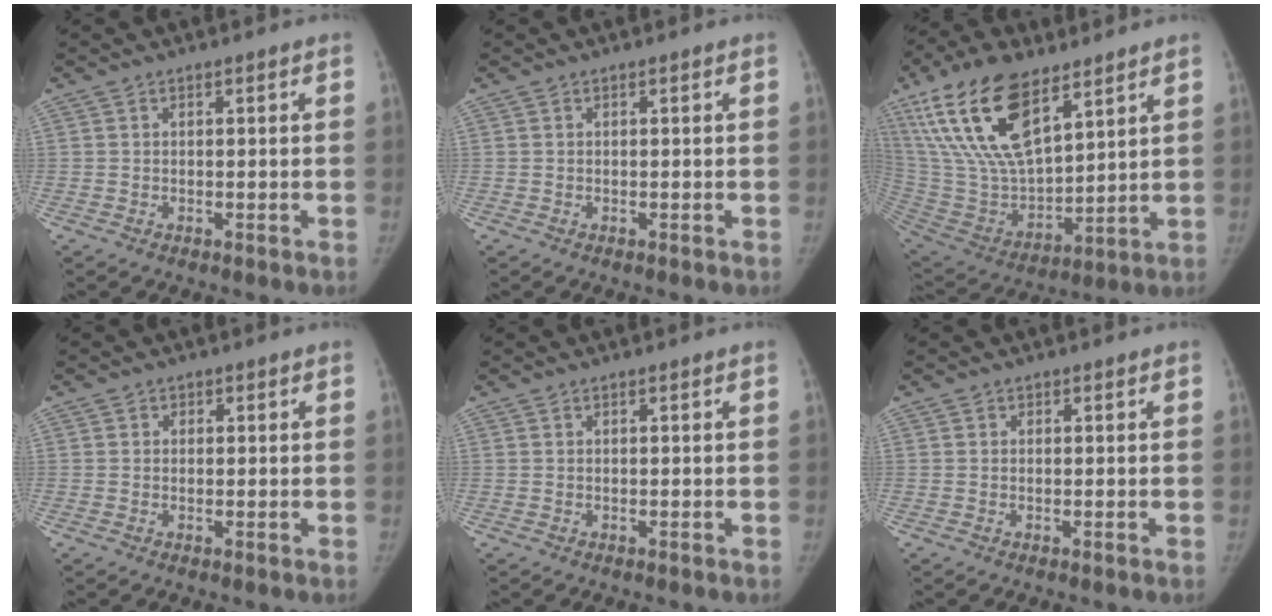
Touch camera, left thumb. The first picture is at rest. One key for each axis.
{"total": 0.0}
{"total": 23.0, "fx": 12.7, "fy": 10.3, "fz": 16.1, "tx": -0.308, "ty": -0.044, "tz": 0.252}
{"total": 1.0, "fx": 0.2, "fy": 1.0, "fz": 0.1, "tx": 0.010, "ty": 0.002, "tz": 0.000}
{"total": 0.0}
{"total": 0.0}